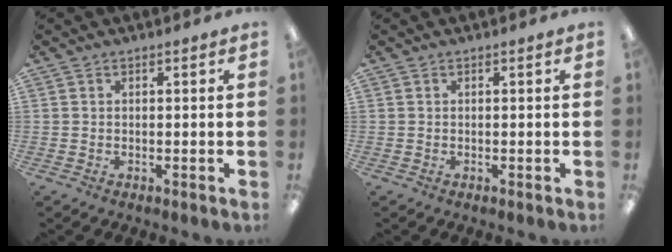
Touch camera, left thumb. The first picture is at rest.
{"total": 0.0}